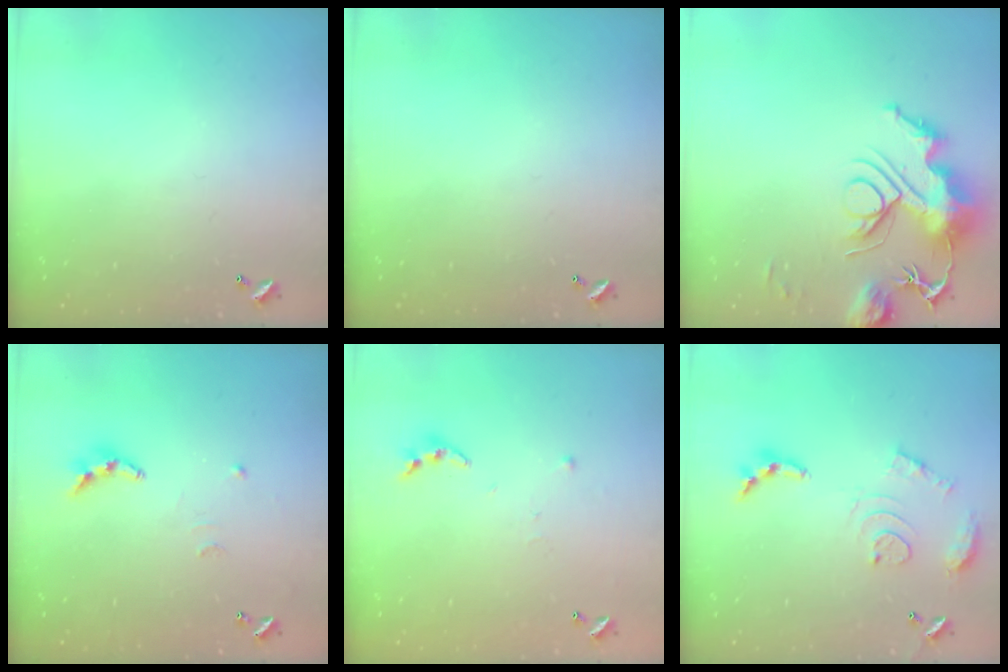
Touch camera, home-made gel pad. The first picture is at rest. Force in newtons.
{"total": 0.0}
{"total": 13.8, "press": 13.7, "slide": 0.8}
{"total": 7.9, "press": 7.9, "slide": 0.2}
{"total": 3.8, "press": 3.8, "slide": 0.3}
{"total": 12.6, "press": 12.5, "slide": 1.3}